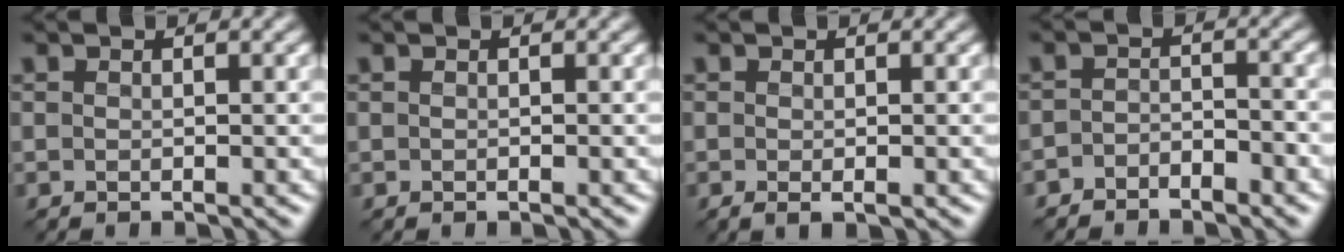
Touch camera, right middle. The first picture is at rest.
{"total": 0.0}
{"total": 1.2, "force": [-0.4, 0.4, 1.0], "torque": [-0.016, -0.002, -0.006]}
{"total": 2.3, "force": [-2.1, 0.7, 0.7], "torque": [-0.012, 0.006, -0.044]}